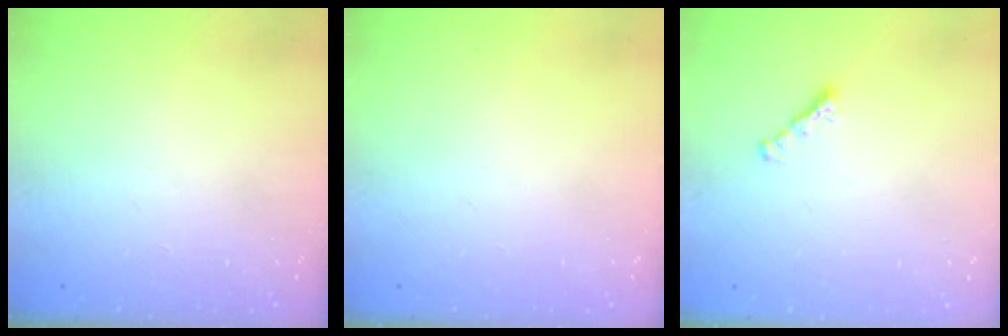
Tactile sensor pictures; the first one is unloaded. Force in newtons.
{"total": 0.0}
{"total": 1.7, "press": 1.6, "slide": 0.5}